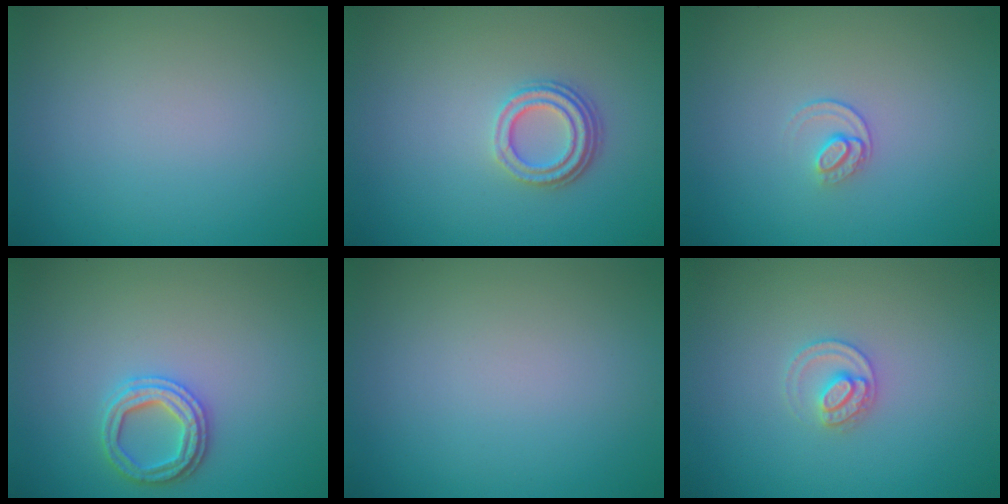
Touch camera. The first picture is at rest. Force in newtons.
{"total": 3.1, "press": 2.4, "slide": 2.0}
{"total": 1.2, "press": 0.8, "slide": 0.9}
{"total": 2.7, "press": 2.7, "slide": 0.5}
{"total": 0.0}
{"total": 2.1, "press": 2.1, "slide": 0.2}